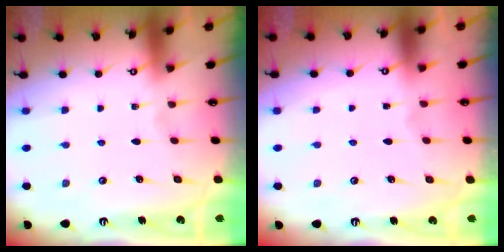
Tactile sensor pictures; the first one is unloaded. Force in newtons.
{"total": 1.2, "press": 1.2, "slide": 0.1}